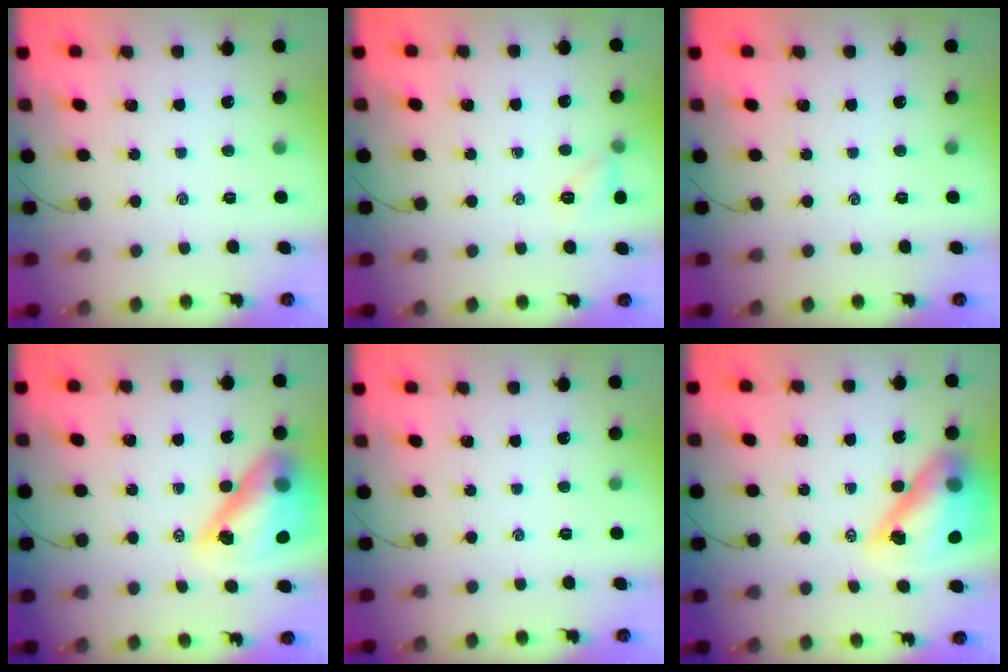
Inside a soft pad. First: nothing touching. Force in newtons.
{"total": 6.6, "press": 6.4, "slide": 1.5}
{"total": 0.0}
{"total": 16.7, "press": 16.0, "slide": 4.8}
{"total": 0.0}
{"total": 16.7, "press": 16.0, "slide": 4.8}